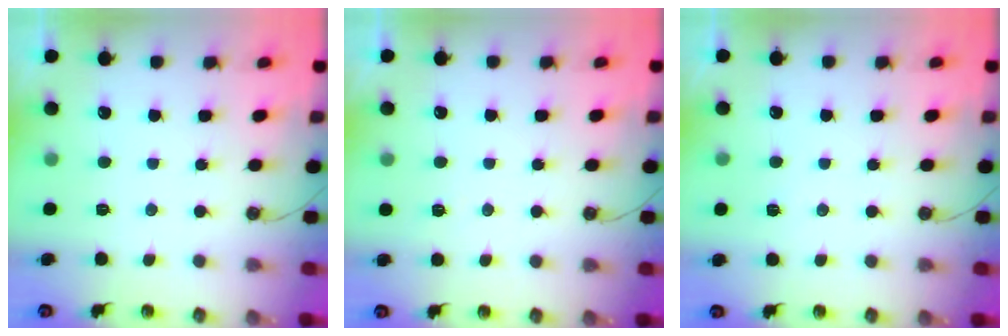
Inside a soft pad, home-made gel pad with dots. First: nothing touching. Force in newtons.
{"total": 4.5, "press": 3.2, "slide": 3.2}
{"total": 3.8, "press": 3.0, "slide": 2.3}